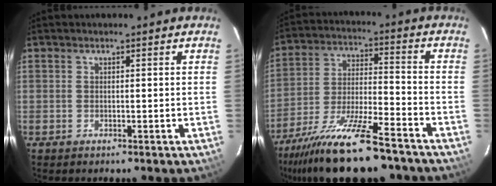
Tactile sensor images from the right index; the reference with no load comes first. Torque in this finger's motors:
{"motor_torque": [1.99, -0.15, 1.05, 0.14]}